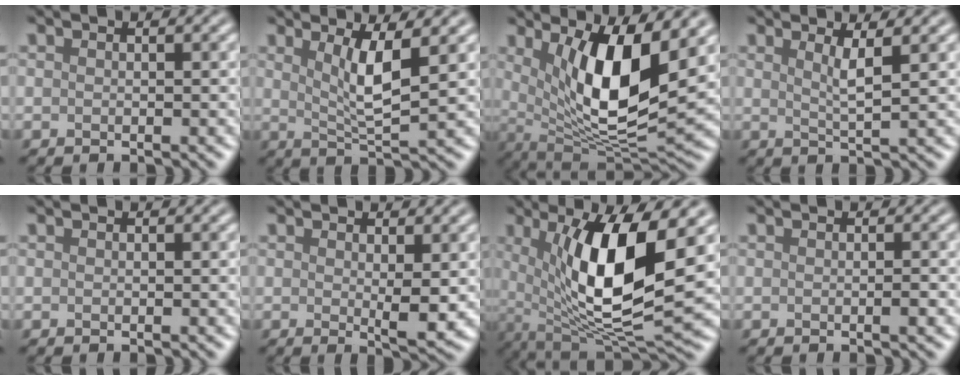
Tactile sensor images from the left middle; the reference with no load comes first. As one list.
[{"total": 4.2, "force": [1.5, 0.8, 3.8], "torque": [-0.070, -0.008, 0.030]}, {"total": 9.5, "force": [2.6, 3.1, 8.6], "torque": [-0.143, -0.023, 0.052]}, {"total": 2.4, "force": [1.0, 0.5, 2.2], "torque": [-0.031, -0.002, 0.015]}, {"total": 0.0}, {"total": 2.2, "force": [0.4, 0.4, 2.1], "torque": [-0.033, -0.011, 0.009]}, {"total": 11.1, "force": [2.1, 3.3, 10.4], "torque": [-0.170, -0.012, 0.042]}, {"total": 0.8, "force": [-0.2, 0.0, 0.8], "torque": [-0.011, 0.001, -0.003]}]